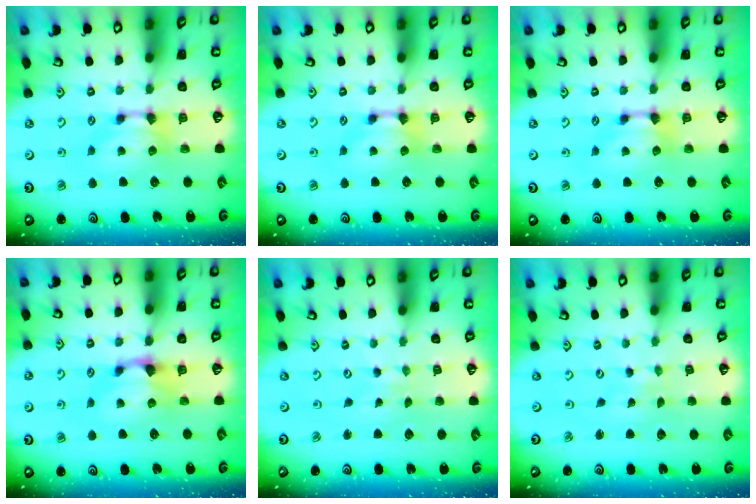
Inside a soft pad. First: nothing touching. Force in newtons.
{"total": 0.0}
{"total": 0.5, "press": 0.3, "slide": 0.4}
{"total": 1.2, "press": 0.8, "slide": 0.9}
{"total": 5.1, "press": 5.0, "slide": 0.3}
{"total": 6.1, "press": 6.1, "slide": 0.3}